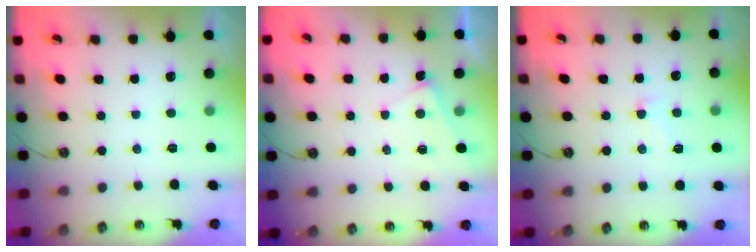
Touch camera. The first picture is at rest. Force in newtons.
{"total": 5.5, "press": 5.5, "slide": 0.2}
{"total": 1.3, "press": 0.8, "slide": 1.0}